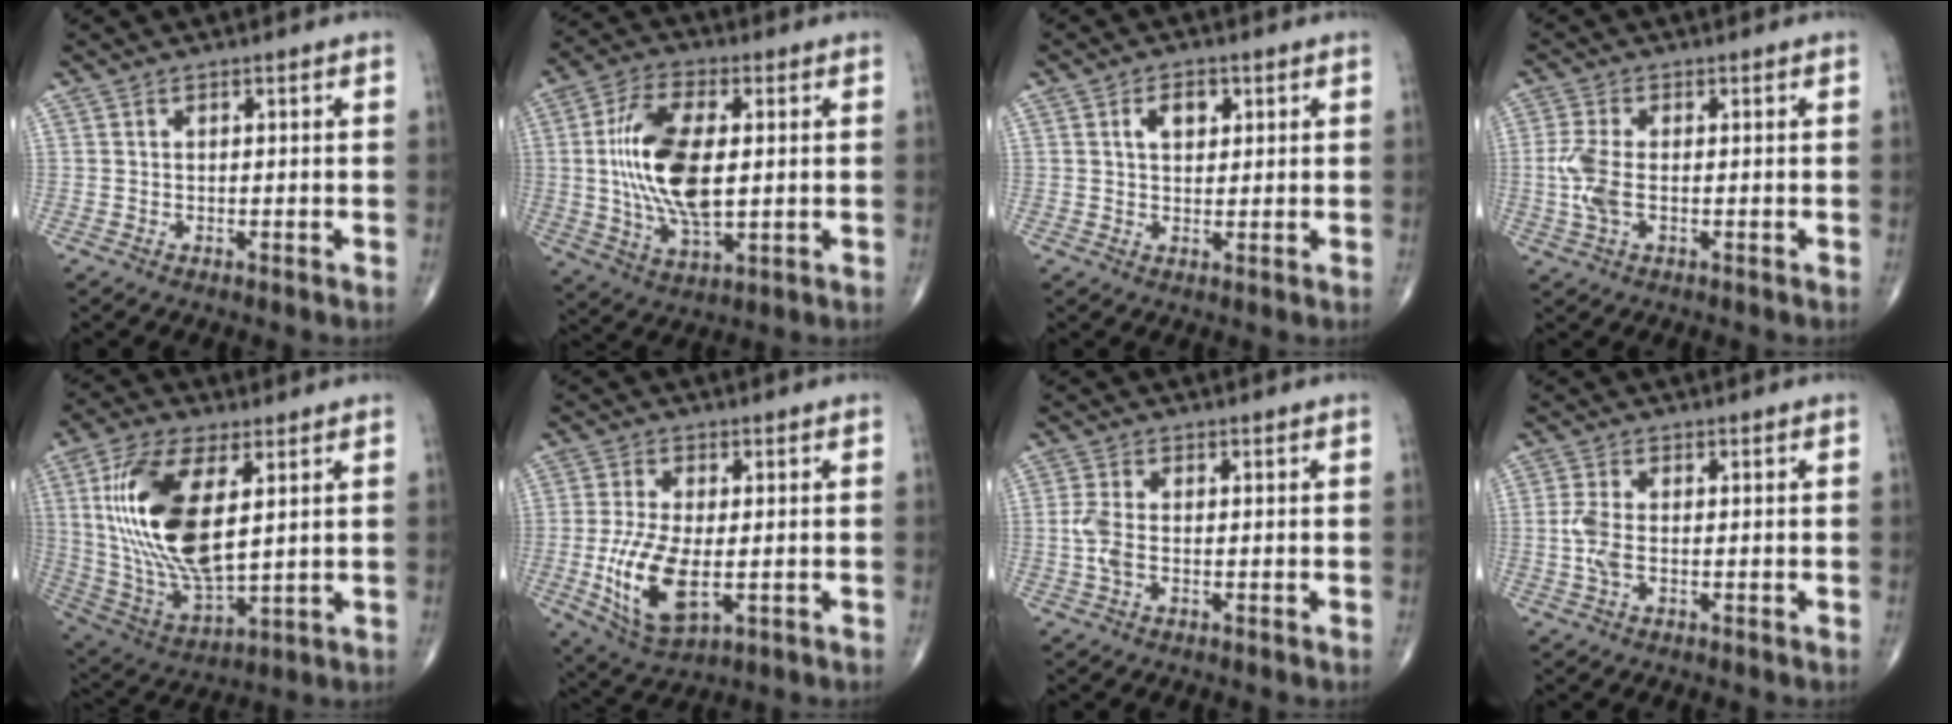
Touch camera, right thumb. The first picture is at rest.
{"total": 18.7, "force": [2.4, 9.6, 15.9], "torque": [-0.295, -0.008, 0.046]}
{"total": 4.1, "force": [1.5, 2.6, 2.9], "torque": [-0.036, 0.000, 0.023]}
{"total": 4.7, "force": [-0.6, 2.3, 4.0], "torque": [-0.104, 0.002, -0.015]}
{"total": 20.5, "force": [4.5, 9.3, 17.8], "torque": [-0.355, -0.020, 0.090]}
{"total": 12.1, "force": [-2.2, 5.7, 10.5], "torque": [-0.209, -0.015, -0.028]}
{"total": 3.5, "force": [-0.5, 1.7, 3.0], "torque": [-0.078, 0.003, -0.013]}
{"total": 3.7, "force": [-0.5, 1.7, 3.3], "torque": [-0.086, 0.001, -0.014]}